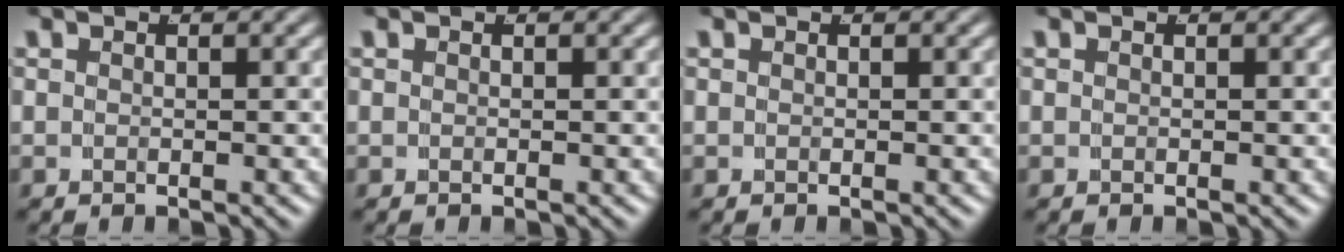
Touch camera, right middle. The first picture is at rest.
{"total": 0.0}
{"total": 0.0}
{"total": 0.0}